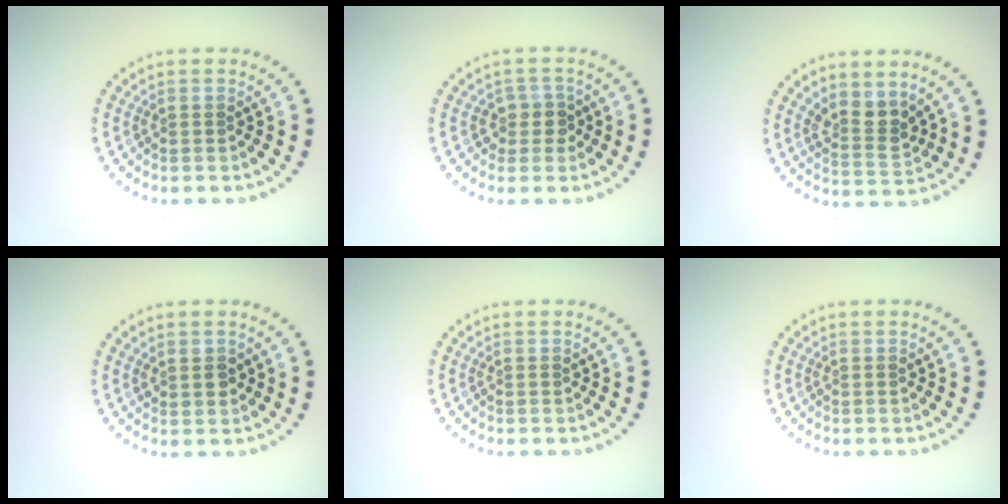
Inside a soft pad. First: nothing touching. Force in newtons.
{"total": 1.8, "press": 1.6, "slide": 0.9}
{"total": 2.6, "press": 2.2, "slide": 1.5}
{"total": 1.4, "press": 1.4, "slide": 0.4}
{"total": 0.0}
{"total": 0.0}